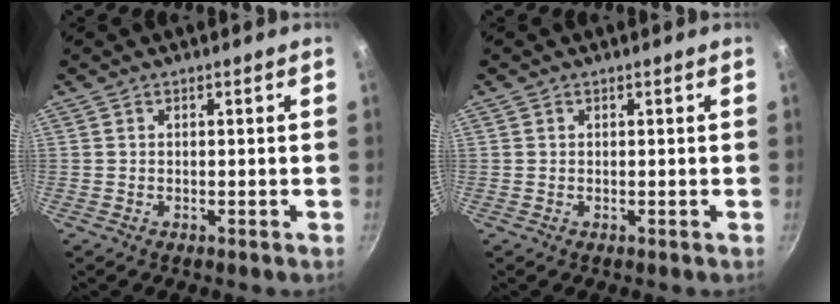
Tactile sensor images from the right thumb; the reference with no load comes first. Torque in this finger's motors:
{"motor_torque": [0.00, -0.23, -0.28, 0.13, 0.02]}